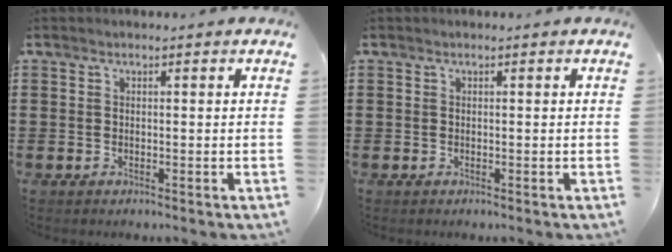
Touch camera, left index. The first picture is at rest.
{"total": 0.0}